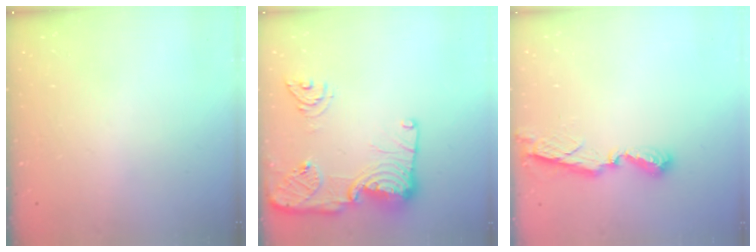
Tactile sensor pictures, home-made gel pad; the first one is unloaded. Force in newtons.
{"total": 18.5, "press": 18.4, "slide": 2.0}
{"total": 7.8, "press": 7.8, "slide": 0.5}